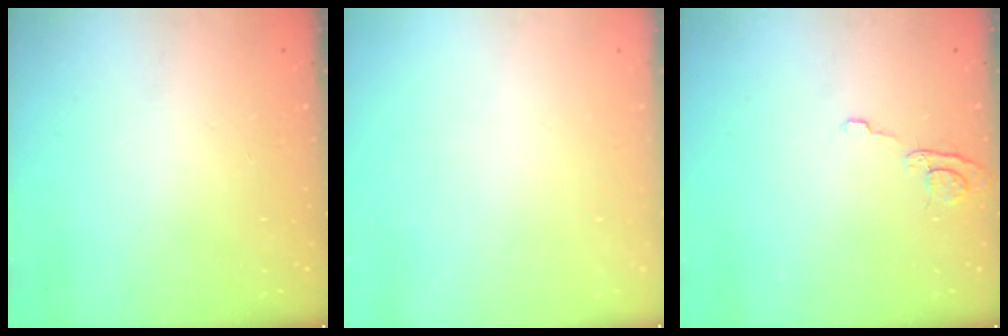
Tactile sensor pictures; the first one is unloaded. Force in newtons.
{"total": 0.0}
{"total": 6.5, "press": 6.5, "slide": 0.5}